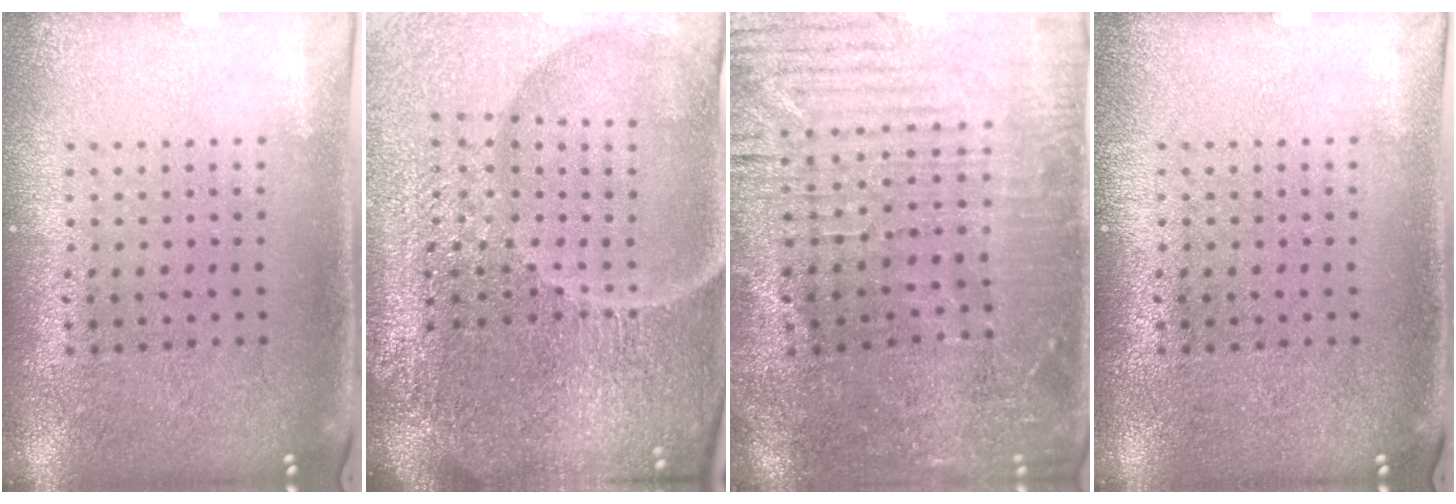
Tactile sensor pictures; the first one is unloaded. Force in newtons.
{"total": 6.6, "press": 5.9, "slide": 3.0}
{"total": 3.2, "press": 3.2, "slide": 0.6}
{"total": 0.0}